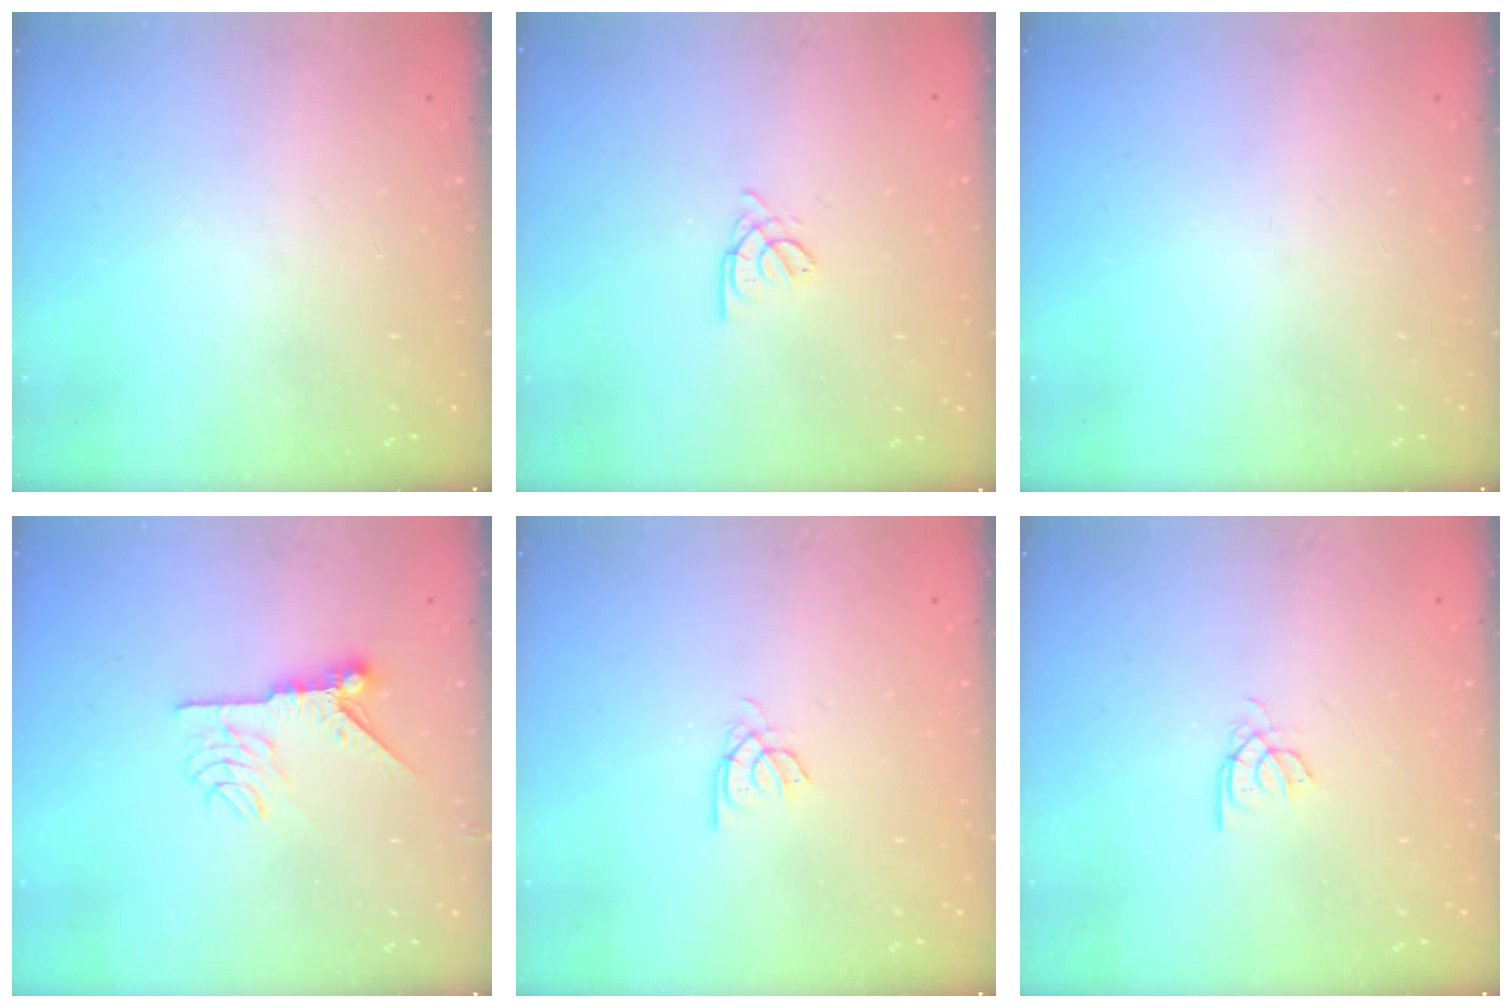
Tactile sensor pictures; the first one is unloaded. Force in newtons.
{"total": 2.0, "press": 2.0, "slide": 0.4}
{"total": 0.0}
{"total": 11.4, "press": 11.4, "slide": 0.8}
{"total": 2.0, "press": 1.9, "slide": 0.4}
{"total": 2.0, "press": 1.9, "slide": 0.4}